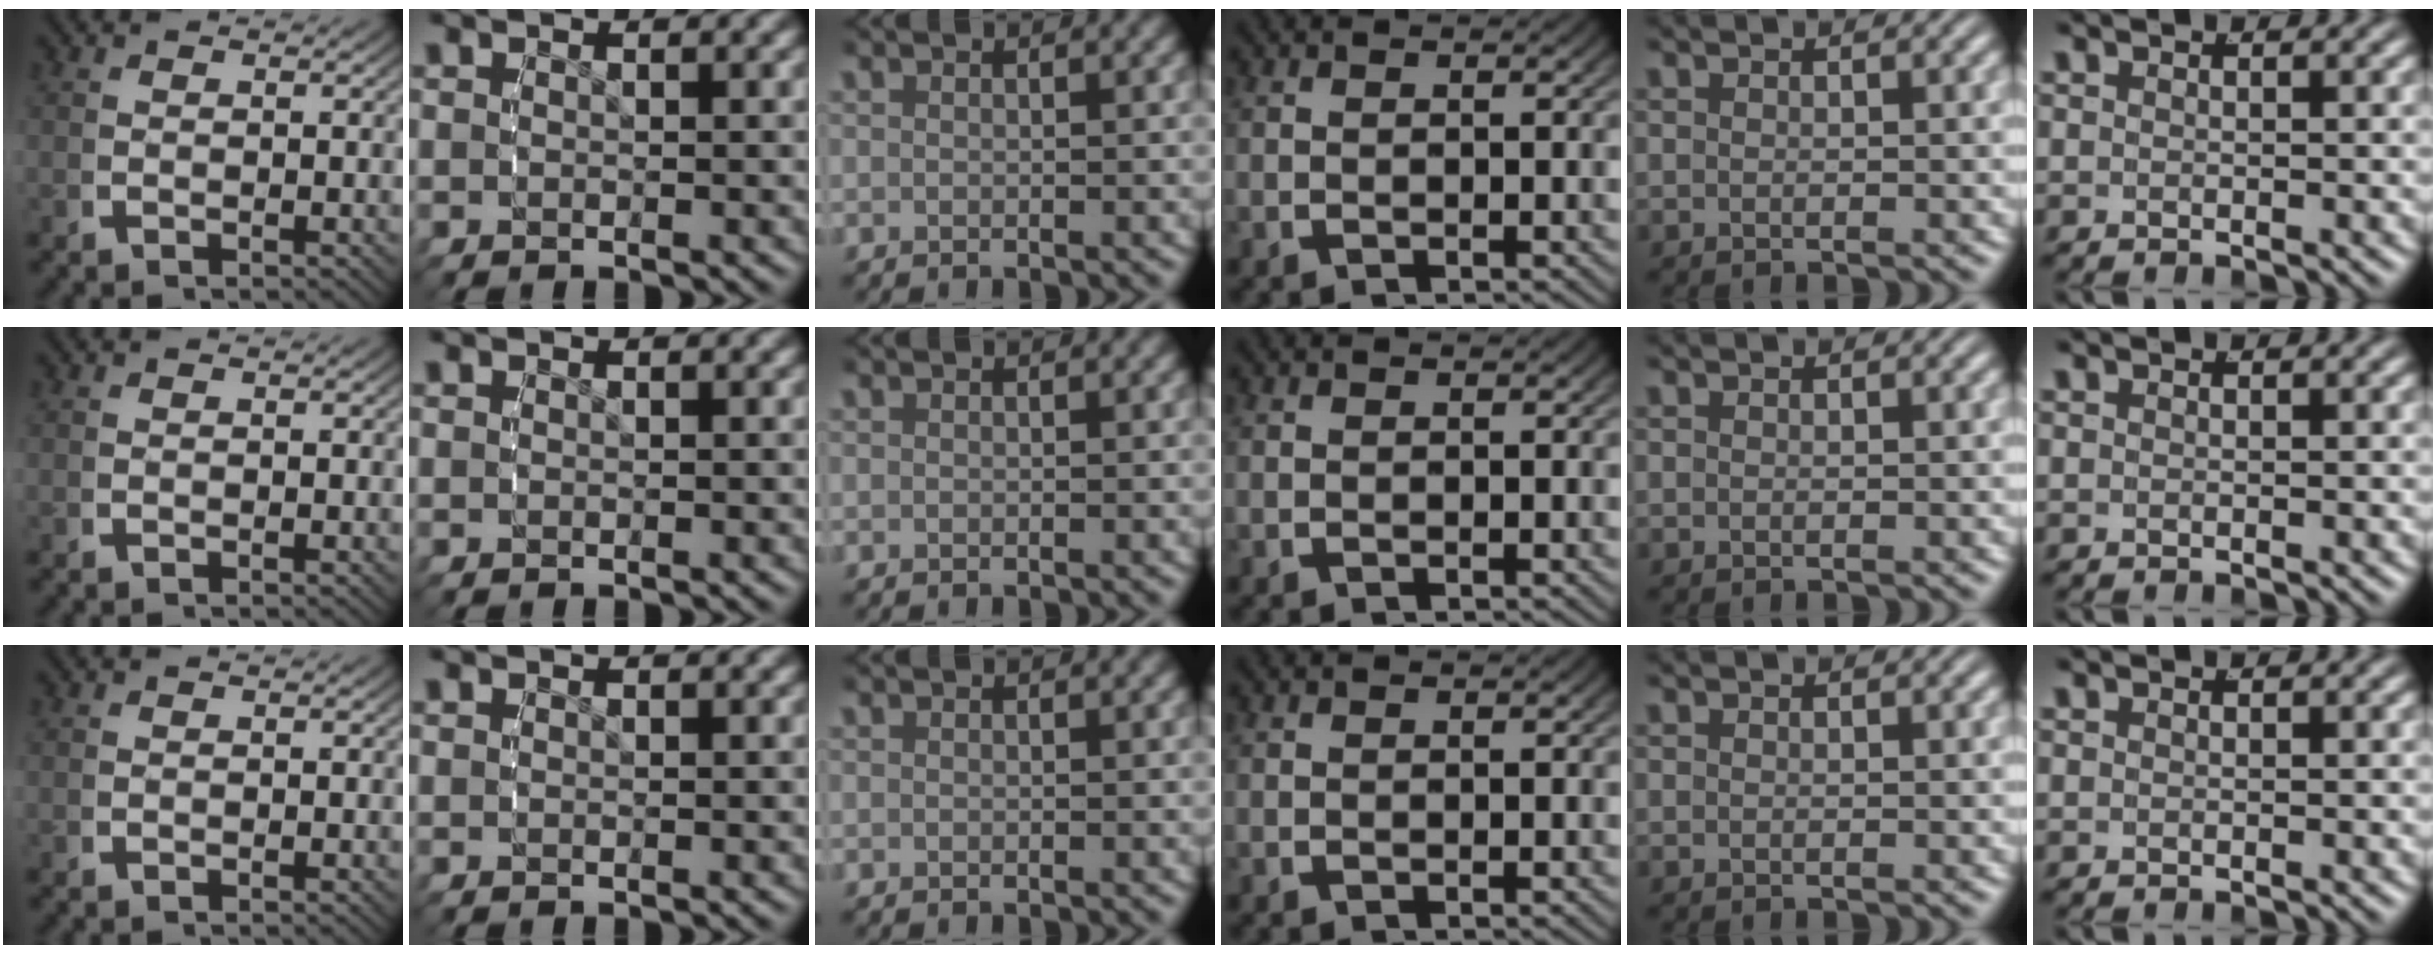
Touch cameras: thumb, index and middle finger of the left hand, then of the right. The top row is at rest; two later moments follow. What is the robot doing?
{"motion": "reach", "object": "backpack"}